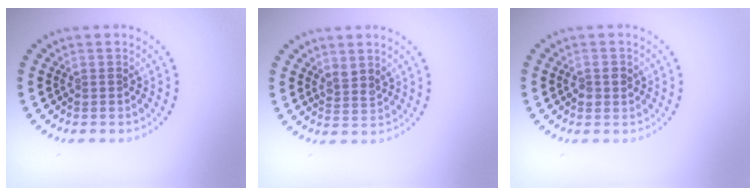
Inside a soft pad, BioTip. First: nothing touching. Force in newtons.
{"total": 1.4, "press": 1.1, "slide": 0.8}
{"total": 1.4, "press": 1.4, "slide": 0.2}